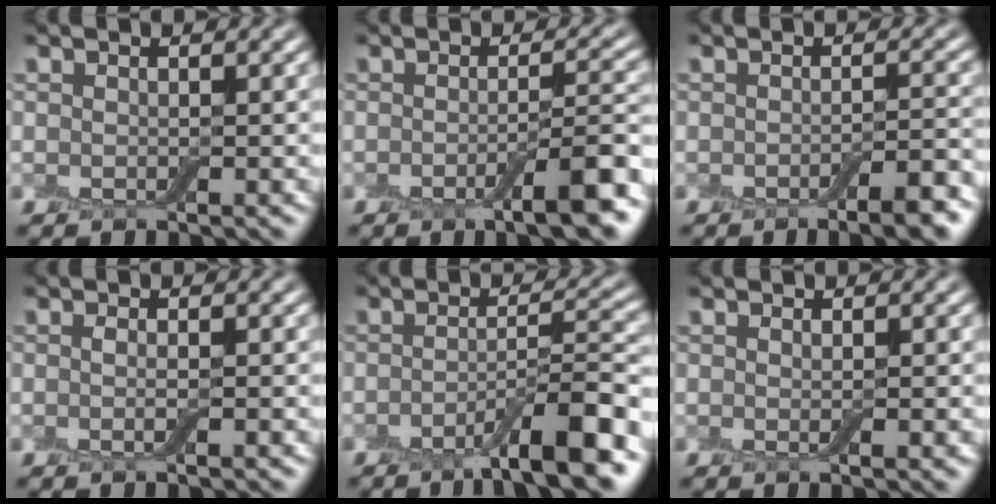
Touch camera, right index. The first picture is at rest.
{"total": 5.7, "force": [-2.3, 1.2, 5.1], "torque": [-0.071, 0.002, -0.037]}
{"total": 4.7, "force": [-2.6, 1.1, 3.8], "torque": [-0.046, 0.000, -0.035]}
{"total": 1.2, "force": [-0.2, 0.1, 1.1], "torque": [-0.023, -0.005, -0.005]}
{"total": 7.3, "force": [-3.9, 1.3, 6.1], "torque": [-0.085, 0.009, -0.065]}
{"total": 1.1, "force": [0.0, 0.1, 1.1], "torque": [-0.015, -0.001, -0.001]}